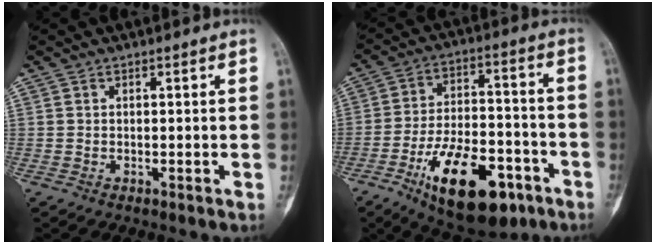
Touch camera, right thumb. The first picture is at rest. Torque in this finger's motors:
{"motor_torque": [0.39, 0.44, 1.65, -0.83, 0.13]}